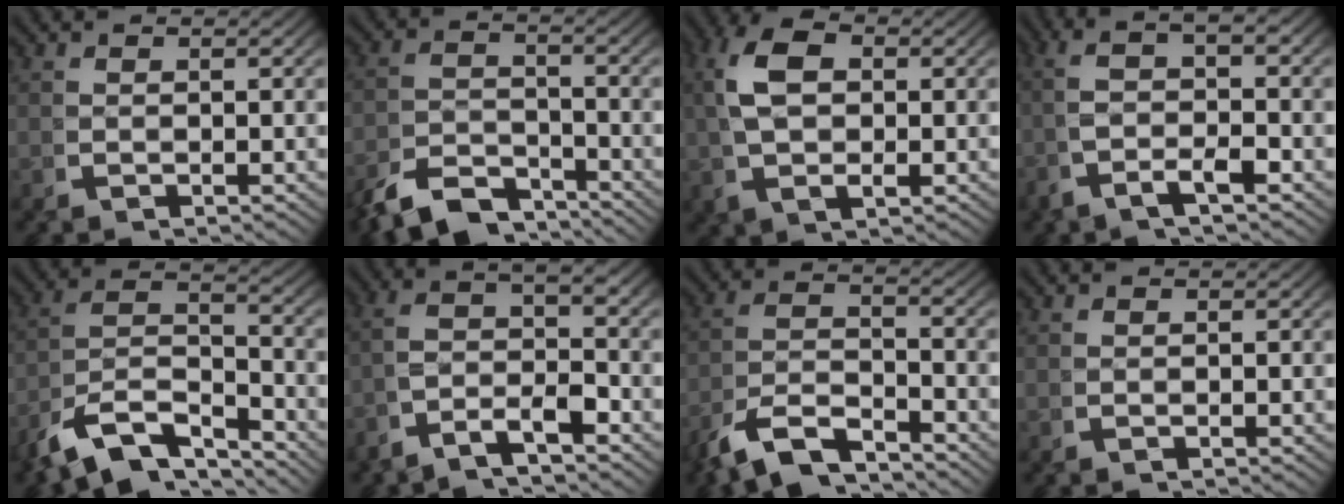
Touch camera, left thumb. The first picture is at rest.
{"total": 5.9, "force": [-5.0, 2.1, 2.3], "torque": [-0.038, -0.019, -0.089]}
{"total": 6.4, "force": [1.3, 3.8, 5.0], "torque": [-0.108, -0.001, 0.029]}
{"total": 4.8, "force": [-0.2, 1.7, 4.5], "torque": [-0.095, 0.003, -0.010]}
{"total": 11.3, "force": [-4.7, 7.5, 7.1], "torque": [-0.153, -0.043, -0.073]}
{"total": 5.9, "force": [-1.1, 3.1, 4.9], "torque": [-0.096, -0.010, -0.024]}
{"total": 7.0, "force": [-4.0, 3.6, 4.4], "torque": [-0.092, -0.025, -0.065]}
{"total": 0.0}